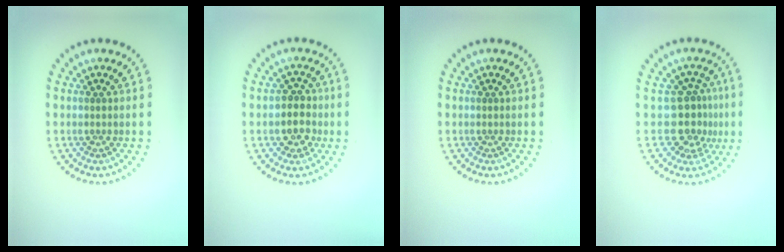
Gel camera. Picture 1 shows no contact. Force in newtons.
{"total": 2.9, "press": 2.7, "slide": 1.0}
{"total": 0.0}
{"total": 3.4, "press": 2.6, "slide": 2.1}